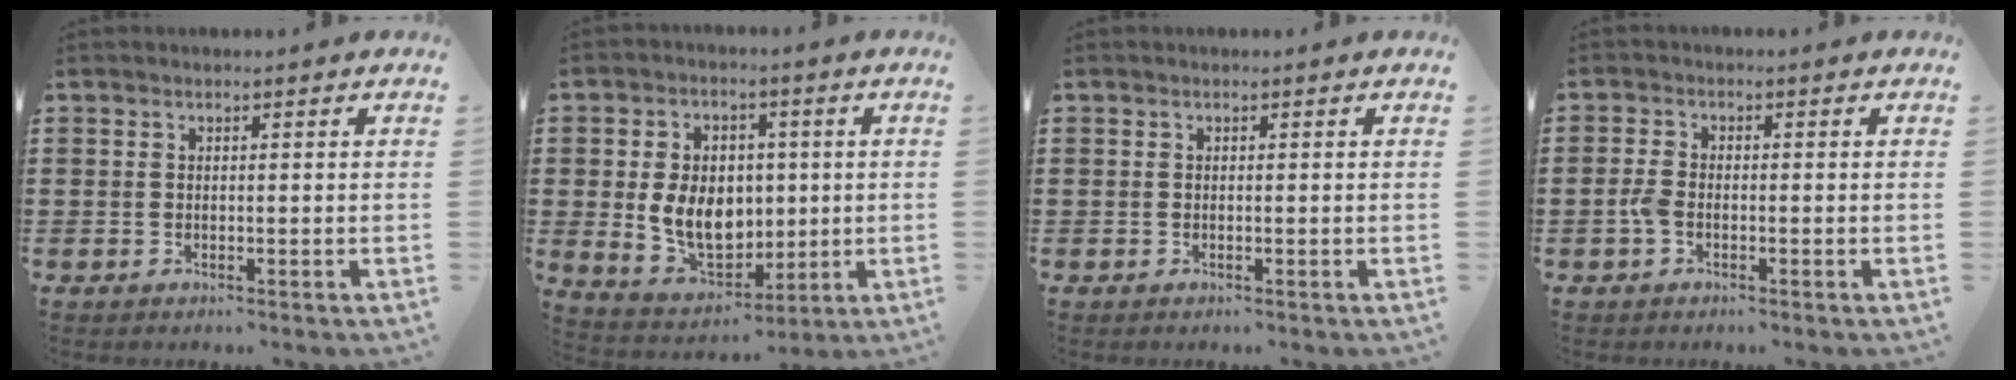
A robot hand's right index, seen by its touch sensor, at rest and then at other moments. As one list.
[{"total": 9.4, "force": [0.3, 7.1, 6.2], "torque": [-0.126, 0.008, 0.004]}, {"total": 0.0}, {"total": 2.4, "force": [-0.9, 1.2, 1.8], "torque": [-0.058, -0.006, -0.023]}]